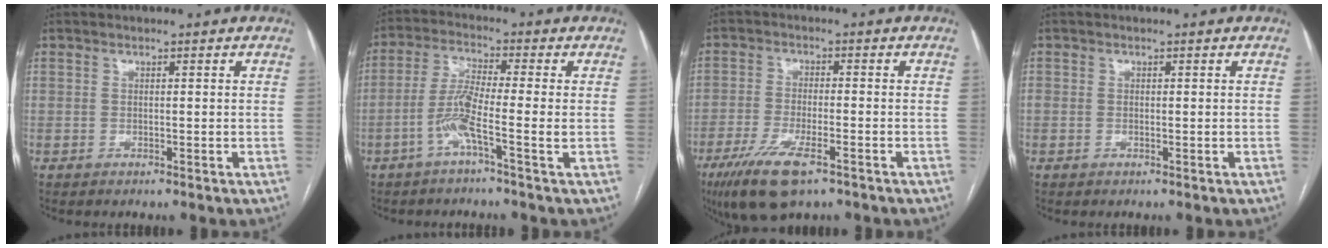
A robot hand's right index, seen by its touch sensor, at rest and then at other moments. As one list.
[{"total": 6.2, "force": [-2.3, -0.7, 5.7], "torque": [-0.117, 0.008, -0.051]}, {"total": 9.7, "force": [-5.9, 2.4, 7.3], "torque": [-0.139, -0.021, -0.101]}, {"total": 0.6, "force": [-0.1, 0.4, 0.4], "torque": [-0.013, 0.003, 0.001]}]